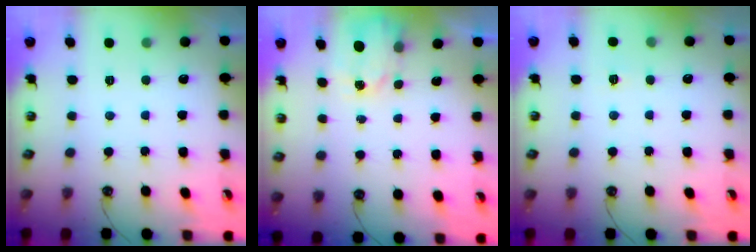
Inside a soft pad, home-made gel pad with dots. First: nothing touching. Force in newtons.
{"total": 1.6, "press": 1.6, "slide": 0.3}
{"total": 3.6, "press": 3.6, "slide": 0.4}